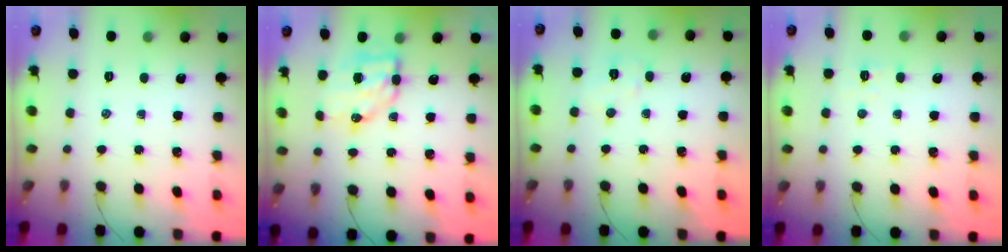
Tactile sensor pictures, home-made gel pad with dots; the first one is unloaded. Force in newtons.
{"total": 8.1, "press": 8.0, "slide": 1.4}
{"total": 5.1, "press": 5.0, "slide": 0.8}
{"total": 2.8, "press": 2.7, "slide": 0.8}